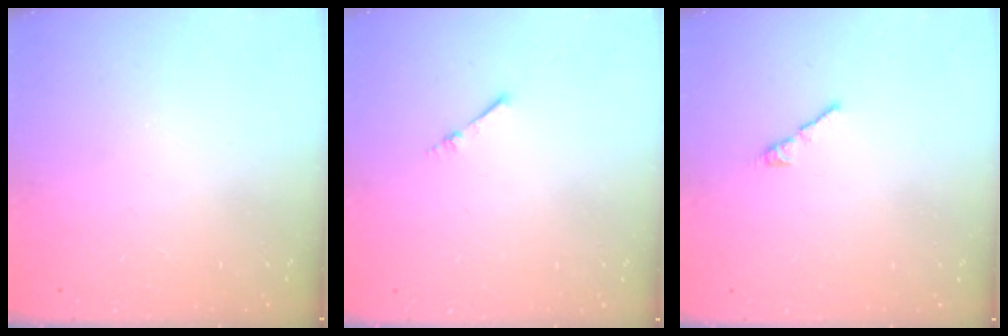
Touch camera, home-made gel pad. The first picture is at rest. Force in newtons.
{"total": 1.7, "press": 1.7, "slide": 0.3}
{"total": 0.6, "press": 0.4, "slide": 0.4}